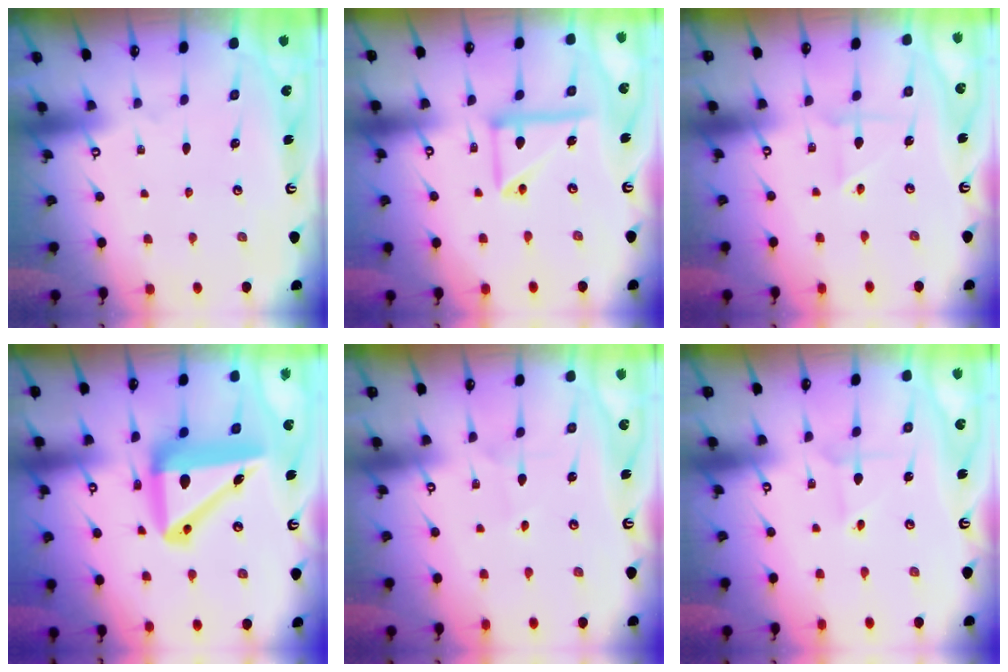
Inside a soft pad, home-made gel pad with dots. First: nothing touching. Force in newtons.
{"total": 12.6, "press": 12.5, "slide": 1.5}
{"total": 2.3, "press": 2.3, "slide": 0.4}
{"total": 16.1, "press": 15.8, "slide": 3.1}
{"total": 2.0, "press": 2.0, "slide": 0.2}
{"total": 2.5, "press": 2.4, "slide": 0.2}